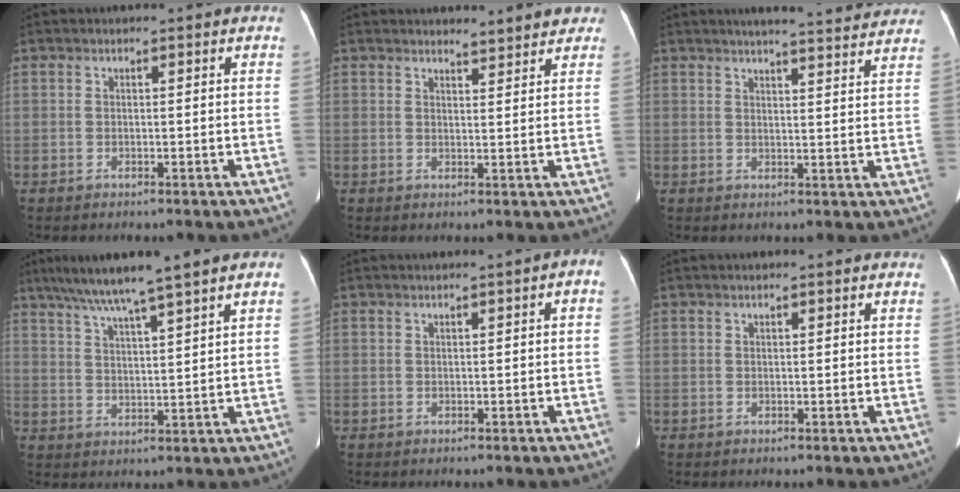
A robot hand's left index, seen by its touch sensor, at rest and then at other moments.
{"total": 4.2, "force": [4.1, 1.0, 0.4], "torque": [-0.004, 0.000, 0.039]}
{"total": 14.2, "force": [13.1, 1.1, 5.4], "torque": [-0.062, -0.004, 0.146]}
{"total": 9.7, "force": [7.4, -1.0, 6.2], "torque": [-0.108, 0.023, 0.124]}
{"total": 1.4, "force": [0.1, 0.2, 1.4], "torque": [-0.013, 0.008, 0.002]}
{"total": 0.9, "force": [0.7, 0.1, 0.5], "torque": [-0.010, 0.016, 0.013]}